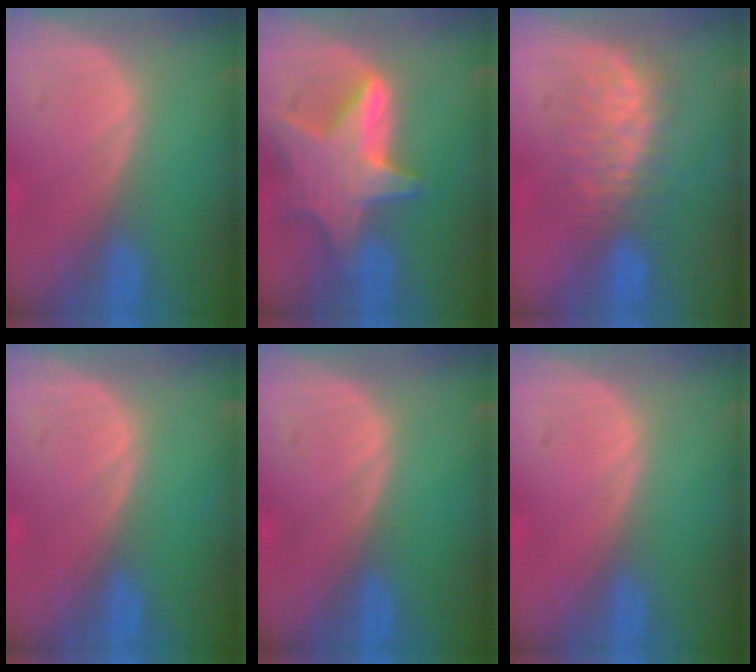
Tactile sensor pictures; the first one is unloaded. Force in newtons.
{"total": 9.4, "press": 9.4, "slide": 0.8}
{"total": 7.6, "press": 7.3, "slide": 1.9}
{"total": 0.0}
{"total": 0.0}
{"total": 0.0}